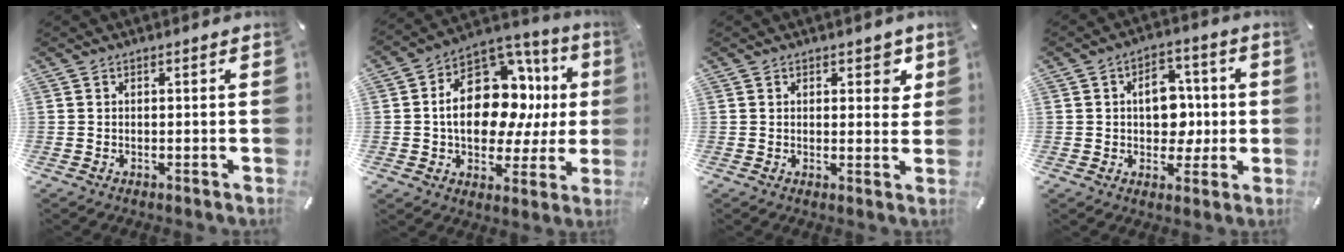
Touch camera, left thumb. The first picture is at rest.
{"total": 20.9, "force": [2.9, 13.7, 15.5], "torque": [-0.249, -0.016, 0.053]}
{"total": 4.0, "force": [2.1, 2.5, 2.4], "torque": [-0.010, -0.010, 0.029]}
{"total": 10.5, "force": [0.5, 8.0, 6.7], "torque": [-0.078, 0.006, 0.006]}